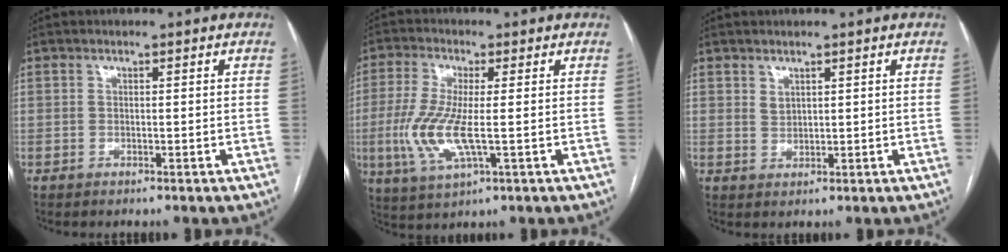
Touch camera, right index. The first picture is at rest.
{"total": 9.2, "force": [-1.3, 1.9, 8.9], "torque": [-0.206, -0.014, -0.026]}
{"total": 1.4, "force": [1.0, 0.7, 0.7], "torque": [-0.011, -0.003, 0.024]}